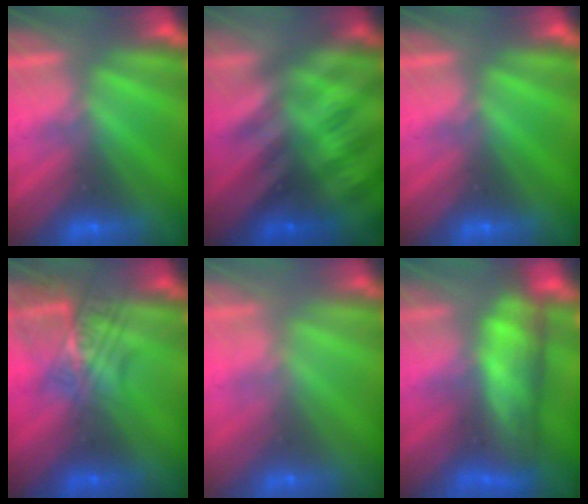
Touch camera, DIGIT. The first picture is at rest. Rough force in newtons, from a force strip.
{"total": 2.9}
{"total": 0.0}
{"total": 2.4}
{"total": 2.7}
{"total": 6.2}